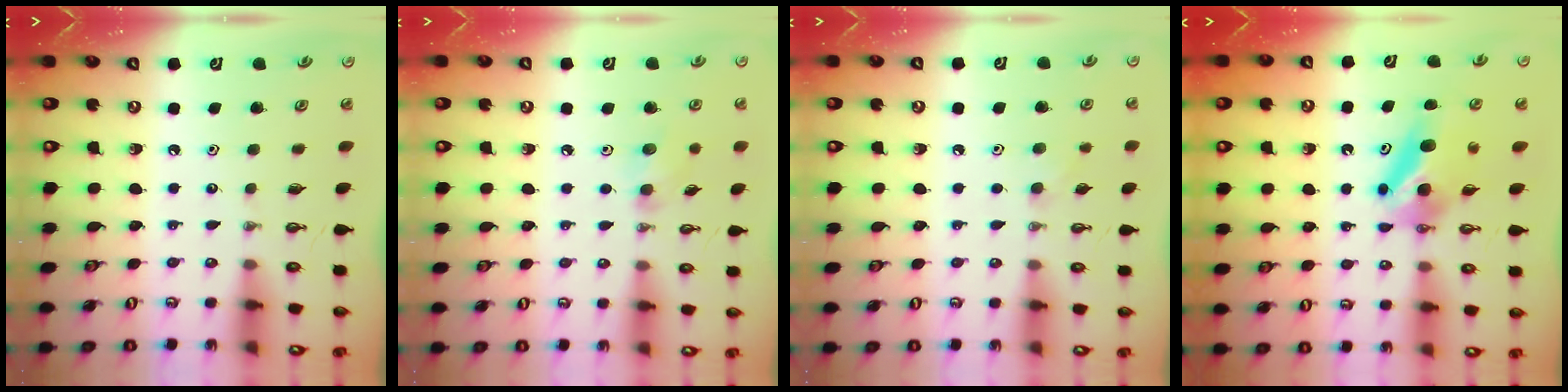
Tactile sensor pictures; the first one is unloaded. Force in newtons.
{"total": 6.6, "press": 6.5, "slide": 1.4}
{"total": 6.7, "press": 5.8, "slide": 3.4}
{"total": 6.3, "press": 6.2, "slide": 0.8}